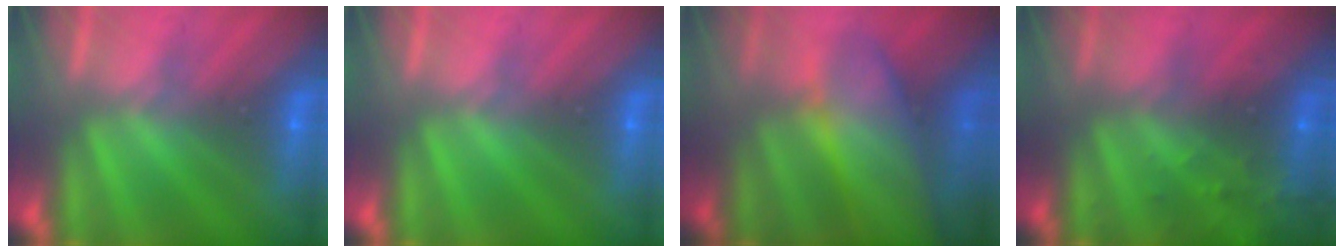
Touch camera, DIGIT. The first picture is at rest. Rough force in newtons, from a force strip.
{"total": 0.0}
{"total": 7.1}
{"total": 8.4}